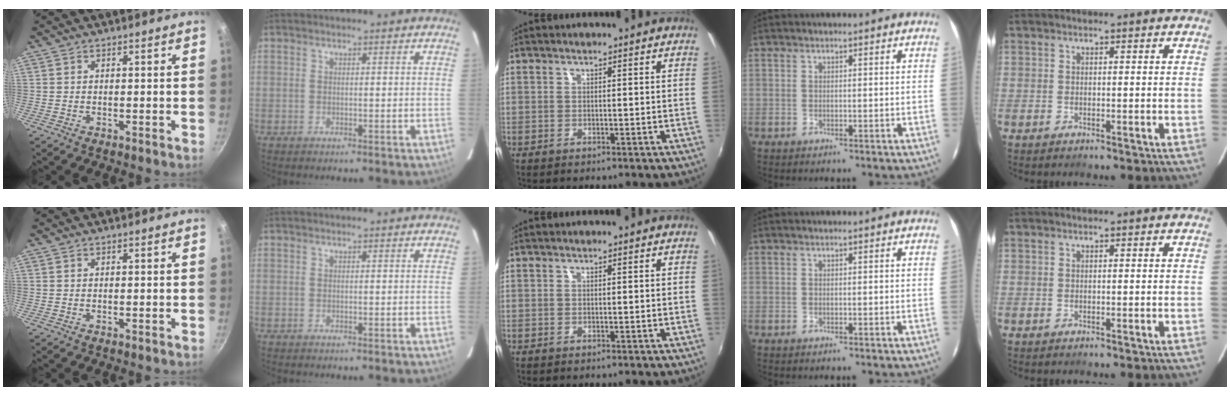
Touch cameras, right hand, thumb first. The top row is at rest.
{}